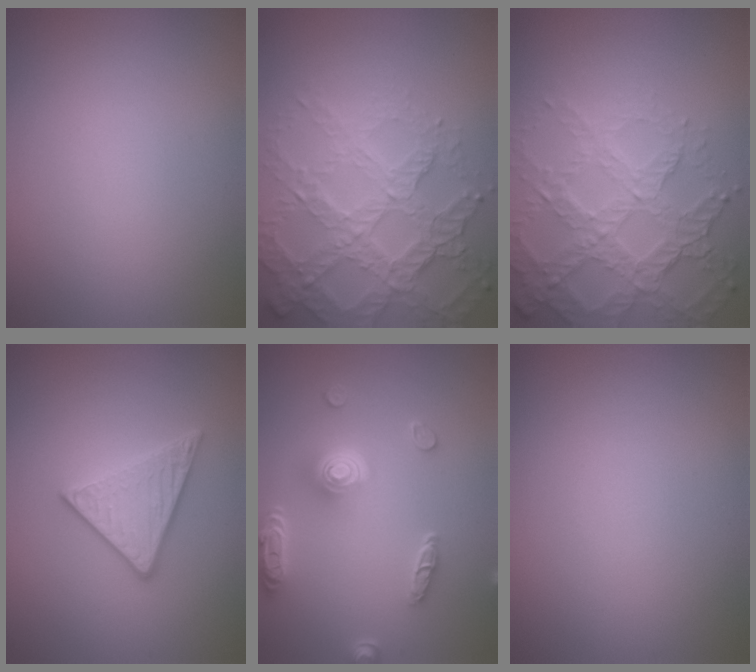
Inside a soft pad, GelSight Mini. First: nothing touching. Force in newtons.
{"total": 7.6, "press": 5.3, "slide": 5.5}
{"total": 7.0, "press": 5.0, "slide": 4.9}
{"total": 3.0, "press": 2.9, "slide": 0.6}
{"total": 4.9, "press": 3.9, "slide": 2.9}
{"total": 0.0}